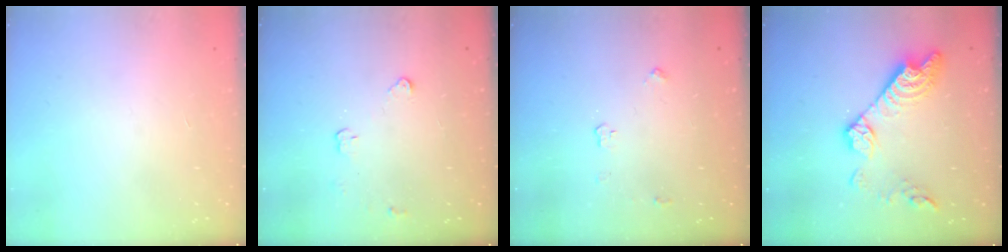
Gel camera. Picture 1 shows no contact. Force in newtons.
{"total": 2.9, "press": 2.9, "slide": 0.4}
{"total": 3.0, "press": 2.9, "slide": 0.5}
{"total": 14.9, "press": 14.9, "slide": 1.1}